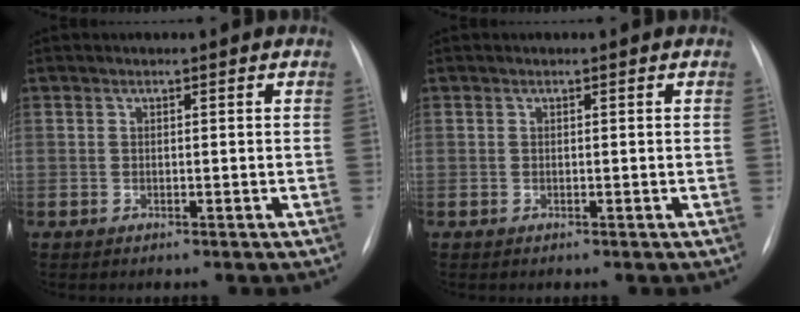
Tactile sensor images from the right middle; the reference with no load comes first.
{"total": 0.0}